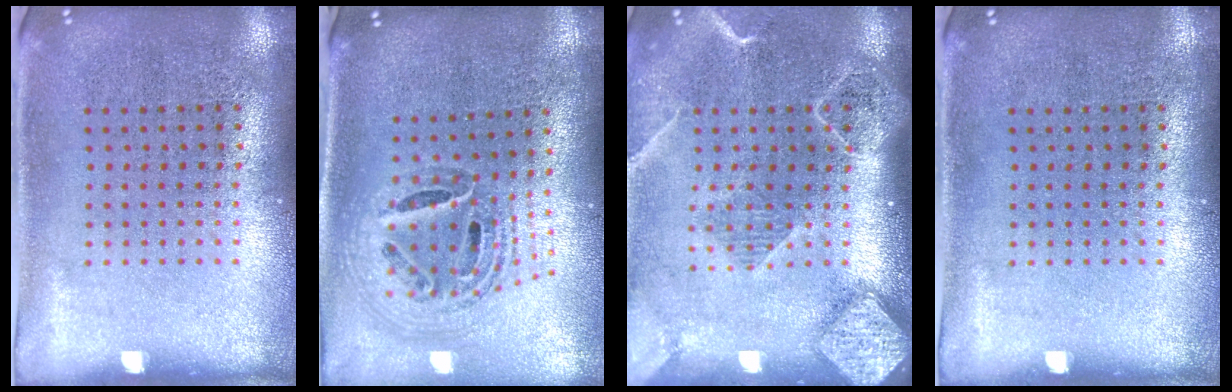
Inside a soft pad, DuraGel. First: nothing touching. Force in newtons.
{"total": 1.5, "press": 1.3, "slide": 0.7}
{"total": 2.4, "press": 2.0, "slide": 1.2}
{"total": 0.0}